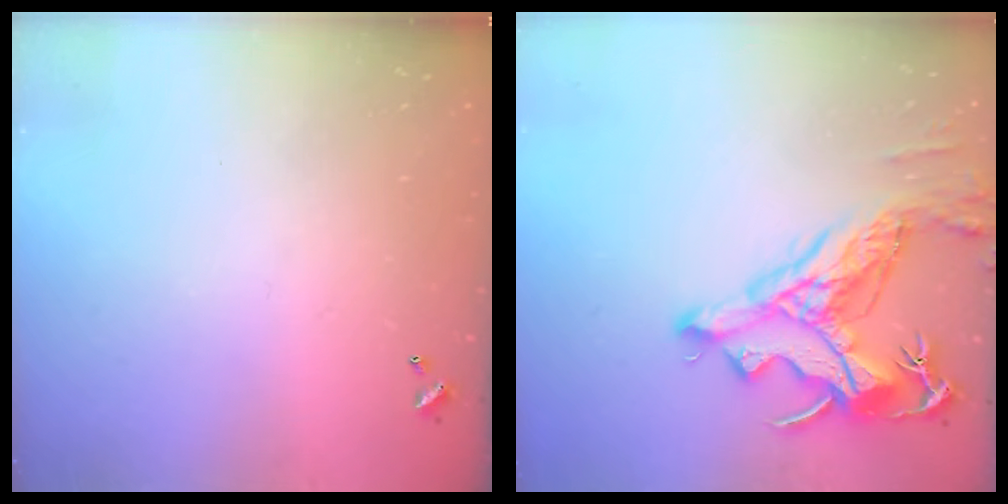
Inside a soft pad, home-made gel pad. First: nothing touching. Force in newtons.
{"total": 11.2, "press": 11.0, "slide": 2.4}